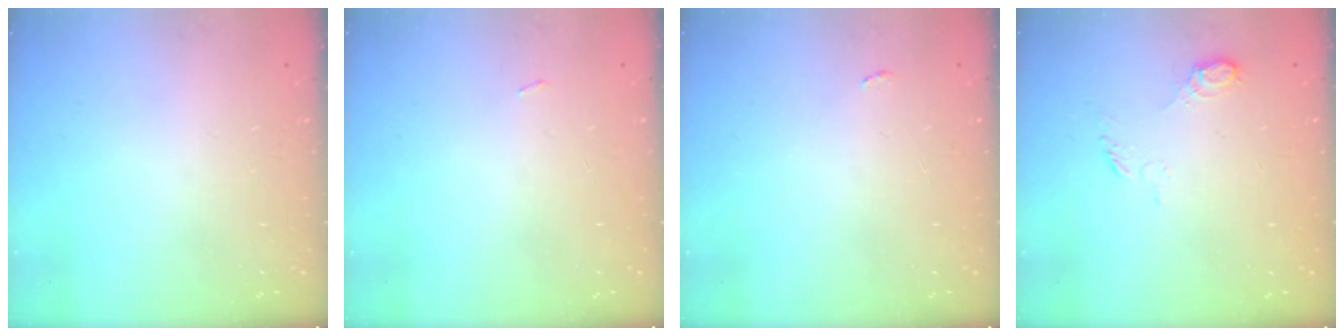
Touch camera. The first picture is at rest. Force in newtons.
{"total": 2.8, "press": 2.4, "slide": 1.4}
{"total": 2.0, "press": 2.0, "slide": 0.3}
{"total": 6.6, "press": 6.5, "slide": 0.7}